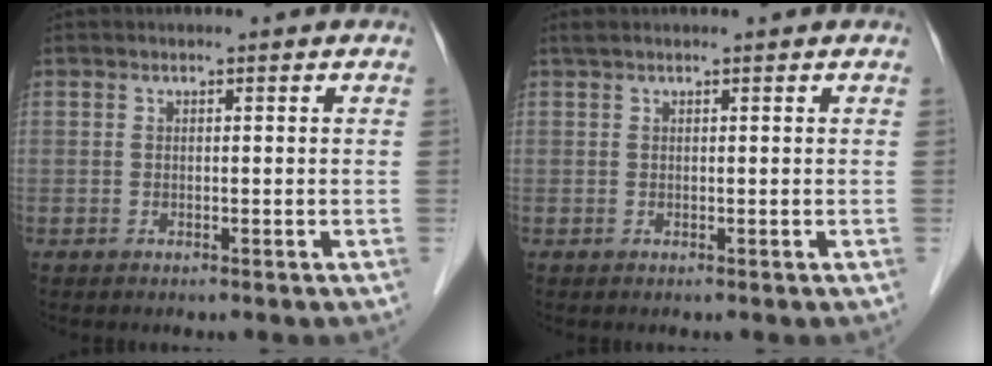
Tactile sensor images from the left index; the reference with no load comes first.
{"total": 1.2, "force": [1.1, 0.0, 0.5], "torque": [-0.013, 0.019, 0.025]}